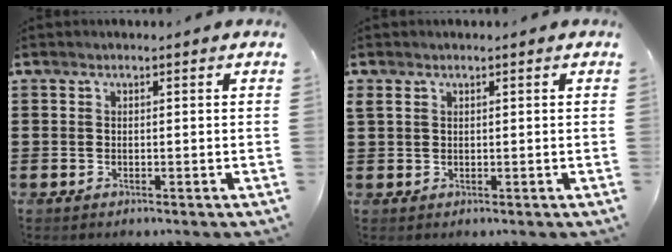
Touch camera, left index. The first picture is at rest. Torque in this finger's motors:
{"motor_torque": [1.41, -0.73, 0.58, 0.21]}